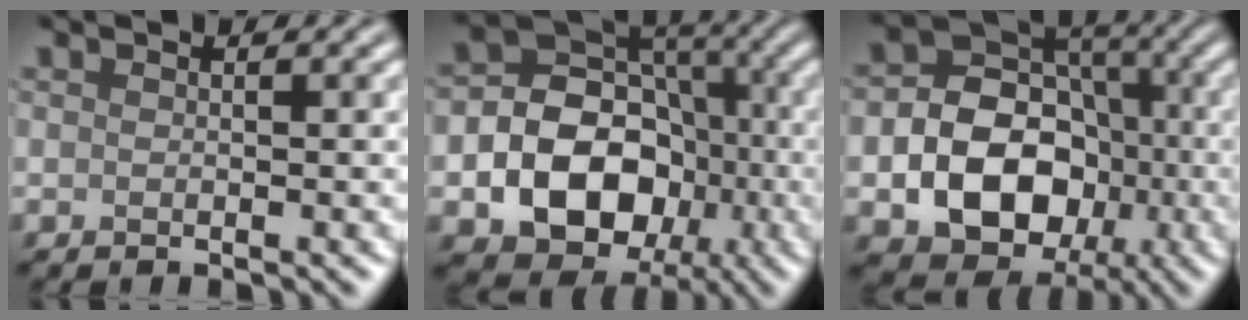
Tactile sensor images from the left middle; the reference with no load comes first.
{"total": 12.0, "force": [-2.9, 9.5, 6.8], "torque": [-0.086, -0.014, -0.070]}
{"total": 10.9, "force": [-2.6, 8.4, 6.4], "torque": [-0.090, -0.010, -0.060]}